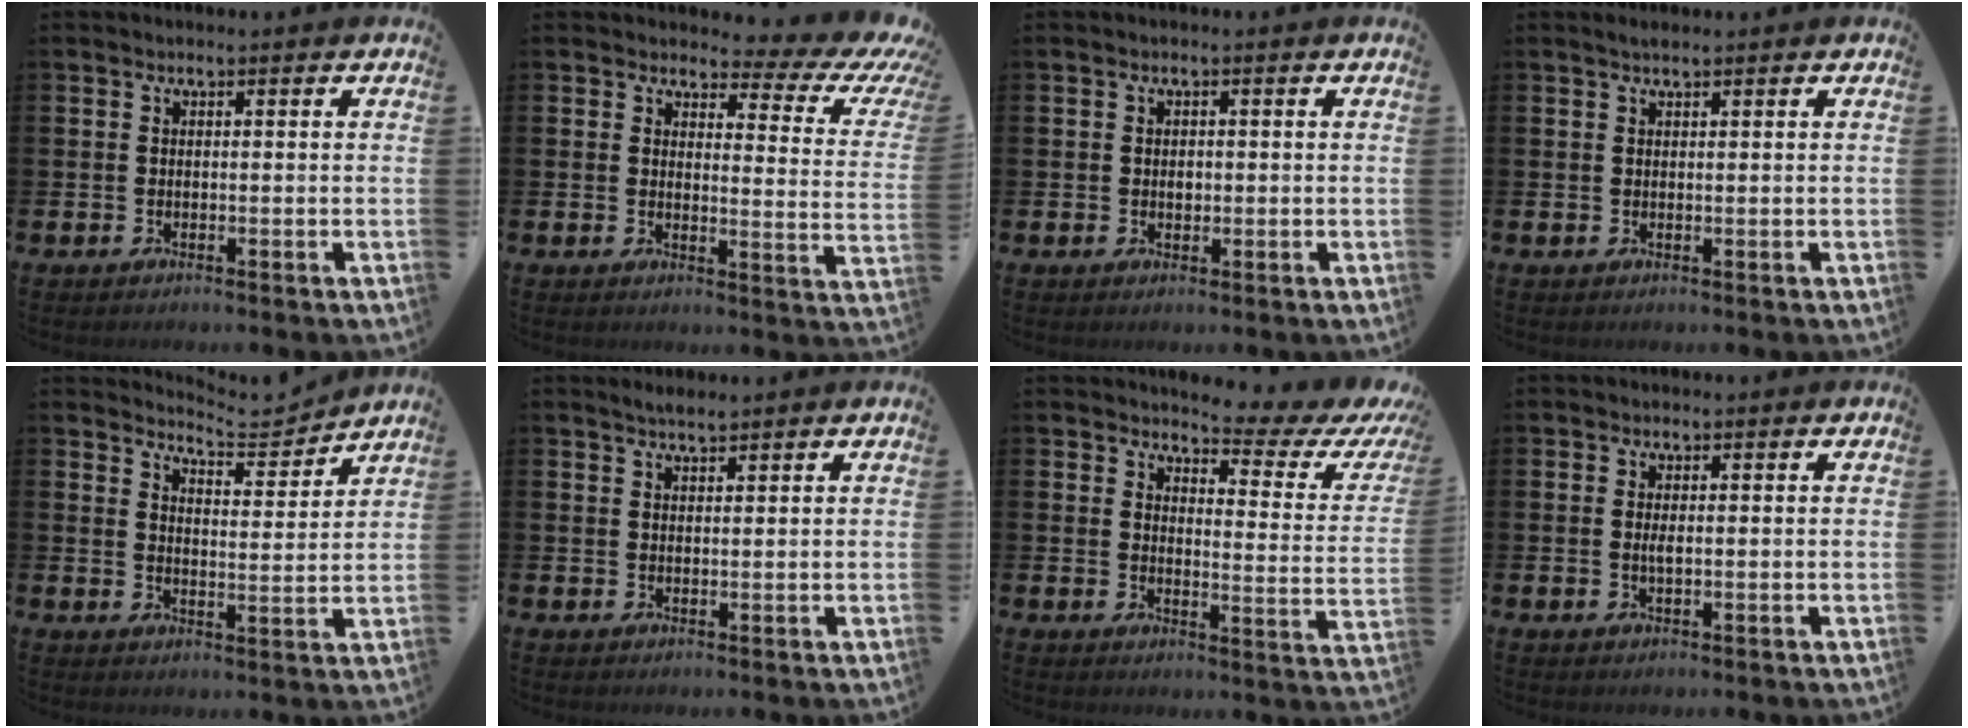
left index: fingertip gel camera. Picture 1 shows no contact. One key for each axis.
{"total": 3.7, "fx": 2.8, "fy": 1.7, "fz": 1.7, "tx": -0.017, "ty": -0.039, "tz": 0.033}
{"total": 1.0, "fx": 0.1, "fy": 0.8, "fz": 0.6, "tx": -0.005, "ty": 0.001, "tz": 0.000}
{"total": 0.9, "fx": 0.8, "fy": 0.1, "fz": 0.5, "tx": -0.001, "ty": -0.001, "tz": 0.012}
{"total": 5.5, "fx": 5.5, "fy": 0.4, "fz": 0.5, "tx": -0.015, "ty": -0.040, "tz": 0.096}
{"total": 2.1, "fx": 1.9, "fy": 0.4, "fz": 0.7, "tx": -0.008, "ty": -0.002, "tz": 0.032}
{"total": 3.9, "fx": 3.5, "fy": 1.0, "fz": 1.5, "tx": -0.024, "ty": -0.038, "tz": 0.047}
{"total": 1.2, "fx": 0.2, "fy": 0.4, "fz": 1.2, "tx": -0.023, "ty": 0.003, "tz": 0.001}